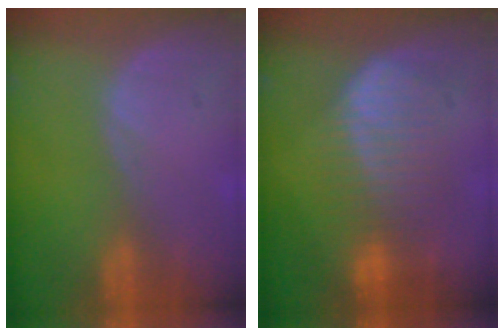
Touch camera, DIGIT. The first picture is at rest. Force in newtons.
{"total": 7.5, "press": 7.5, "slide": 0.2}